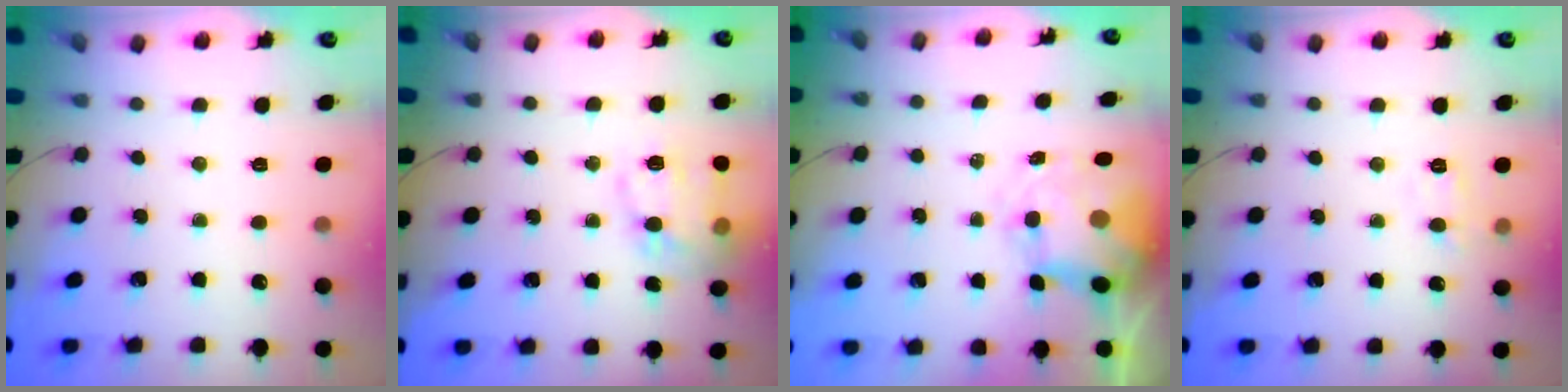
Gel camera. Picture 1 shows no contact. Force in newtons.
{"total": 15.8, "press": 15.7, "slide": 1.0}
{"total": 7.6, "press": 7.3, "slide": 2.2}
{"total": 6.1, "press": 6.0, "slide": 1.1}